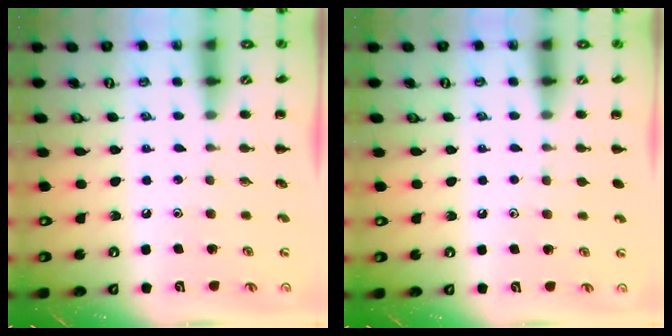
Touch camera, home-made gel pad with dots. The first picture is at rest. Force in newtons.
{"total": 3.2, "press": 2.9, "slide": 1.3}